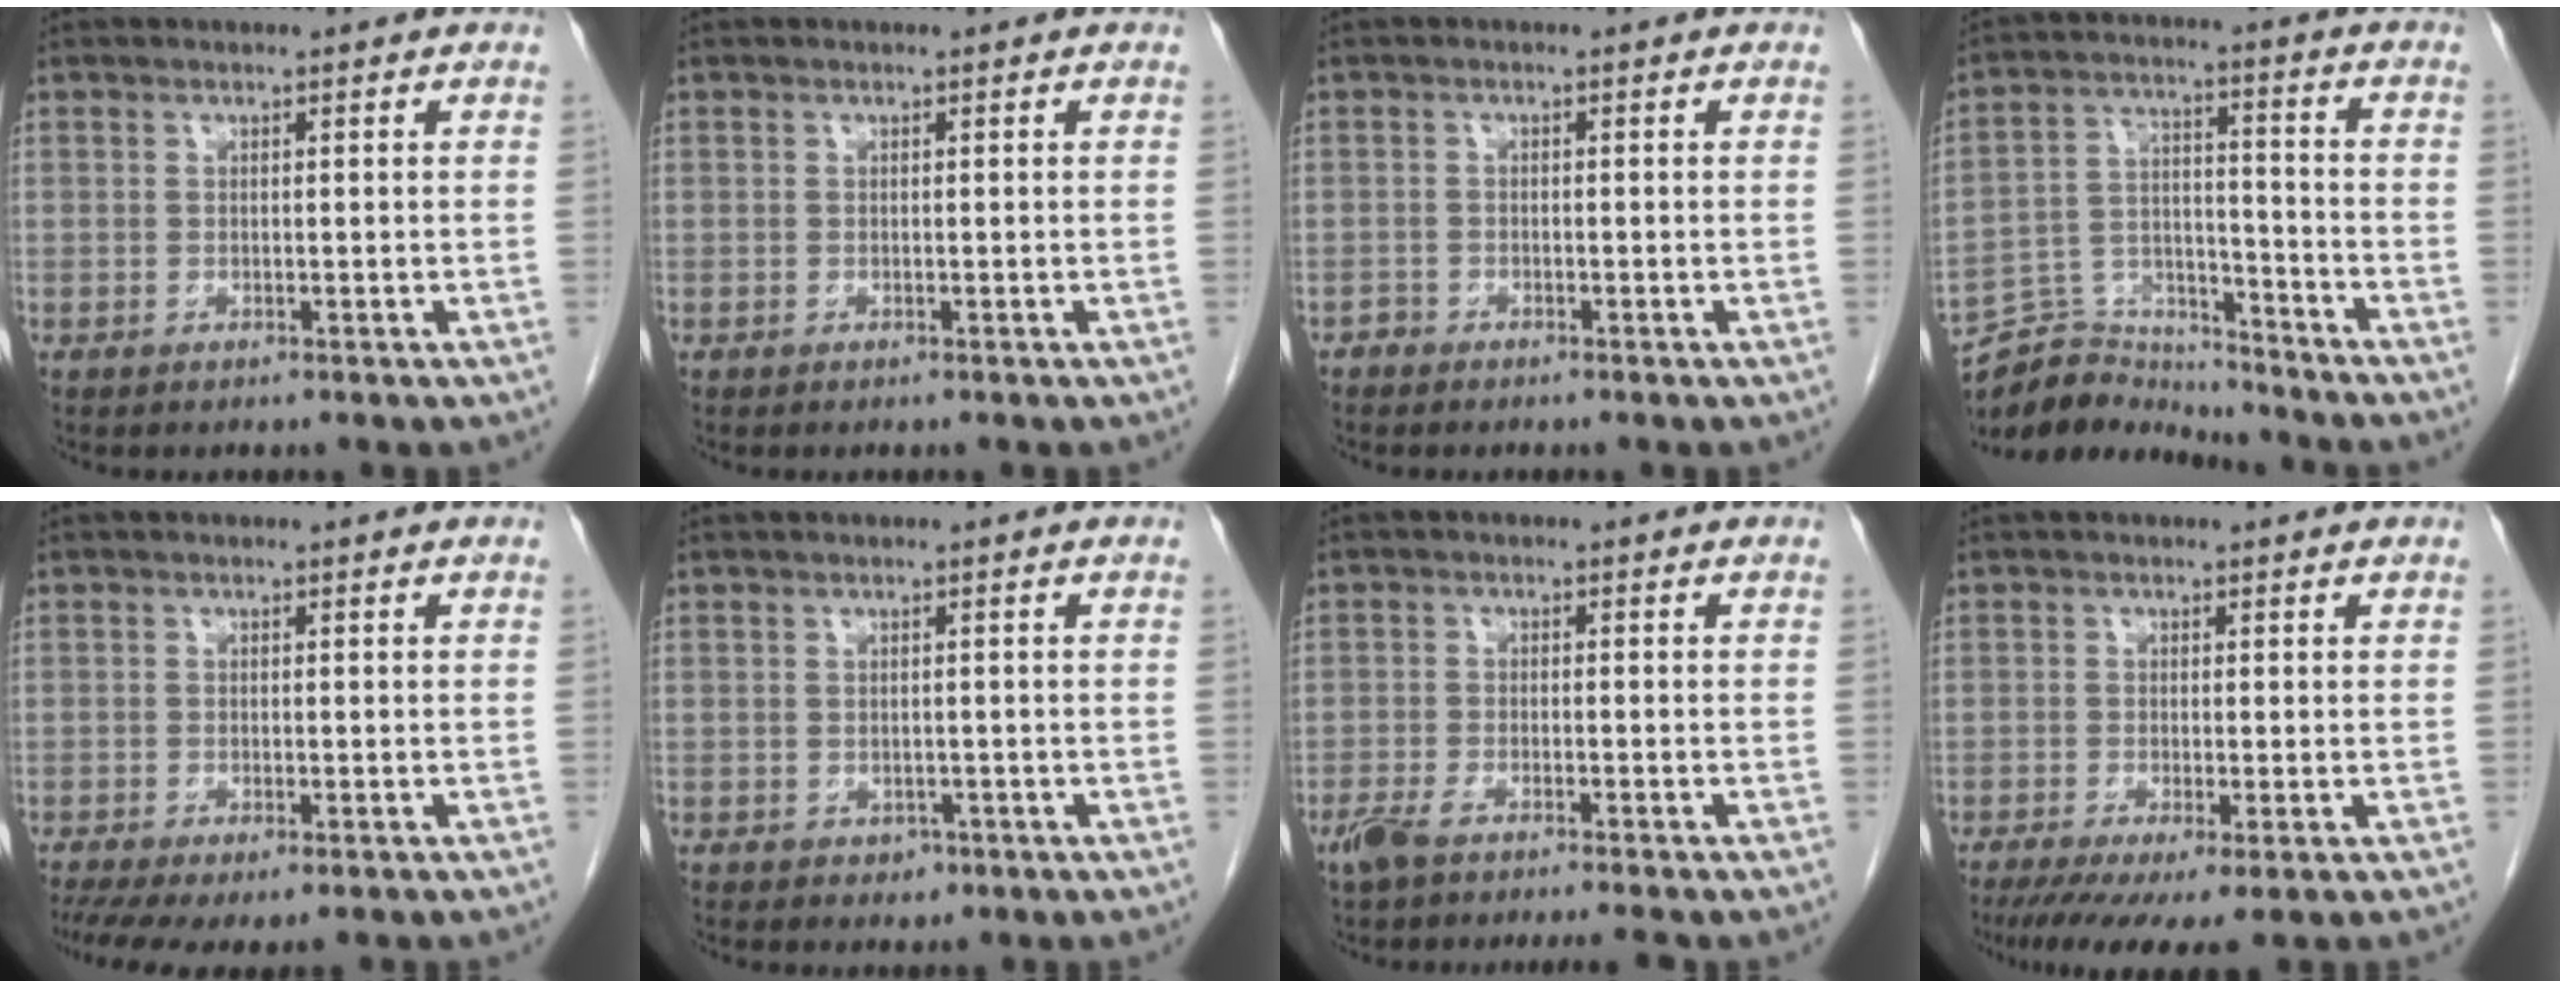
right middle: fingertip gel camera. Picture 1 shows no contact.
{"total": 0.0}
{"total": 0.9, "force": [-0.8, 0.4, -0.1], "torque": [-0.002, 0.002, -0.018]}
{"total": 10.5, "force": [-10.4, 1.4, -0.3], "torque": [0.003, 0.030, -0.190]}
{"total": 8.5, "force": [-6.0, 2.5, 5.4], "torque": [-0.092, -0.016, -0.093]}
{"total": 1.4, "force": [-0.7, 1.1, 0.5], "torque": [-0.006, 0.003, -0.004]}
{"total": 6.5, "force": [-5.4, 0.4, 3.7], "torque": [-0.057, -0.010, -0.089]}
{"total": 6.9, "force": [-4.3, 1.0, 5.3], "torque": [-0.081, -0.019, -0.074]}